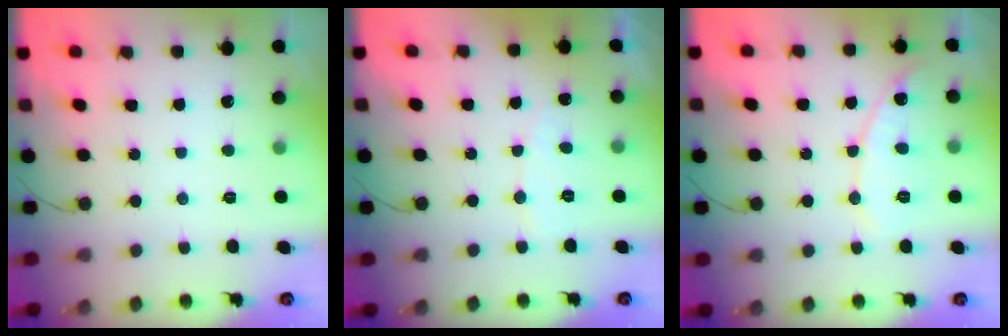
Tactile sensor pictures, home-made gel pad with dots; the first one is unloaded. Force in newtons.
{"total": 5.4, "press": 5.4, "slide": 0.4}
{"total": 9.2, "press": 9.2, "slide": 0.9}